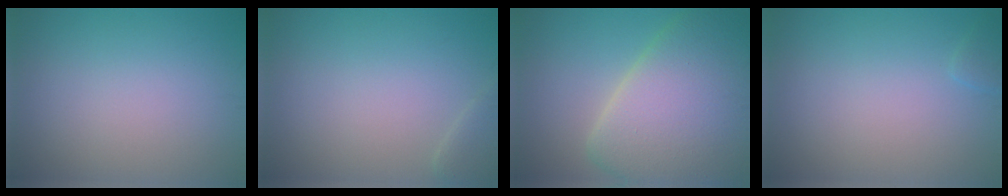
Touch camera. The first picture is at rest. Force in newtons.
{"total": 1.3, "press": 1.3, "slide": 0.0}
{"total": 11.0, "press": 10.9, "slide": 1.1}
{"total": 0.7, "press": 0.7, "slide": 0.1}